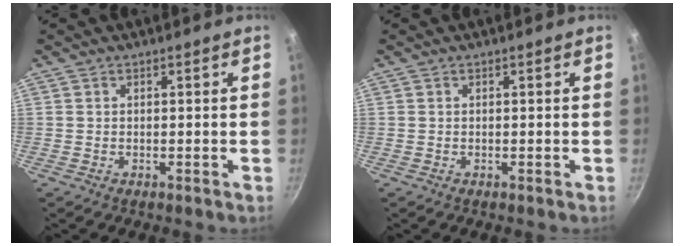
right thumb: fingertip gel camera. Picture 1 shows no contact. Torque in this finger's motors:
{"motor_torque": [-0.16, -0.17, 0.15, -0.09, 0.02]}